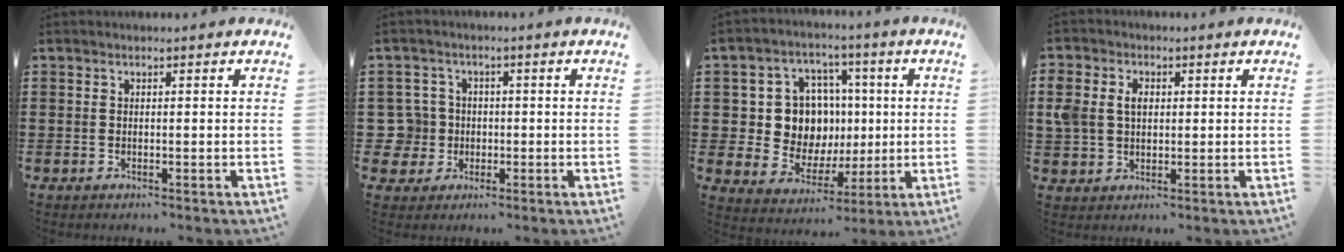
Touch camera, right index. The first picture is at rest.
{"total": 5.4, "force": [-0.5, 5.2, 1.1], "torque": [-0.064, 0.009, -0.015]}
{"total": 10.8, "force": [1.0, 9.7, 4.7], "torque": [-0.112, 0.010, 0.028]}
{"total": 4.5, "force": [1.0, 3.5, 2.8], "torque": [-0.072, 0.010, 0.014]}